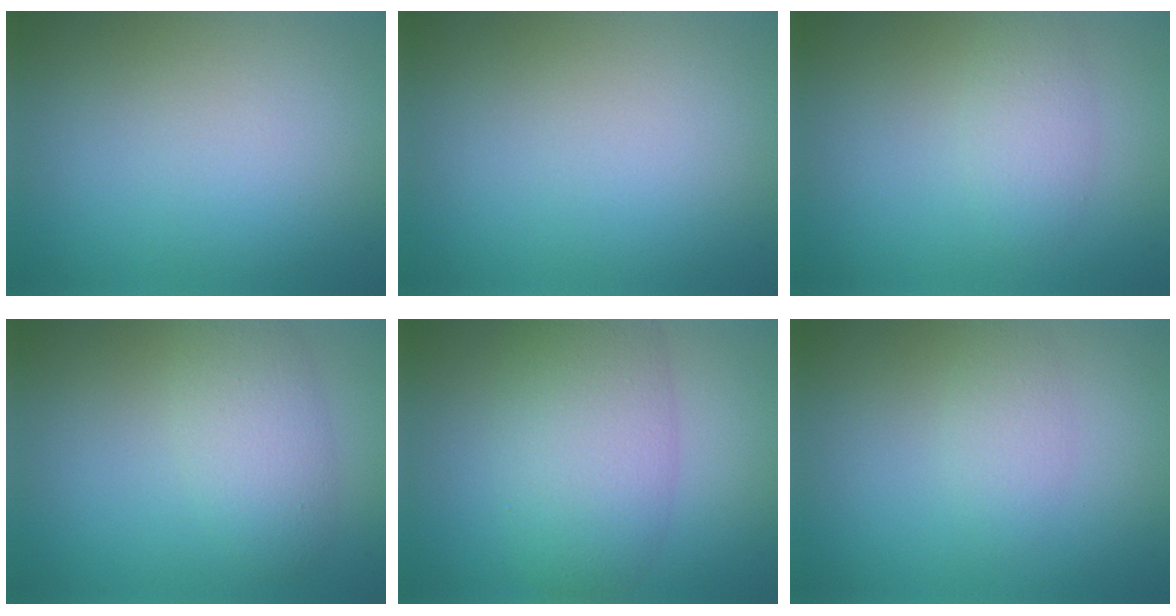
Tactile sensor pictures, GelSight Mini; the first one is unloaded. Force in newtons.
{"total": 0.0}
{"total": 2.1, "press": 2.1, "slide": 0.1}
{"total": 3.5, "press": 3.5, "slide": 0.2}
{"total": 7.1, "press": 7.1, "slide": 0.2}
{"total": 1.7, "press": 1.7, "slide": 0.0}